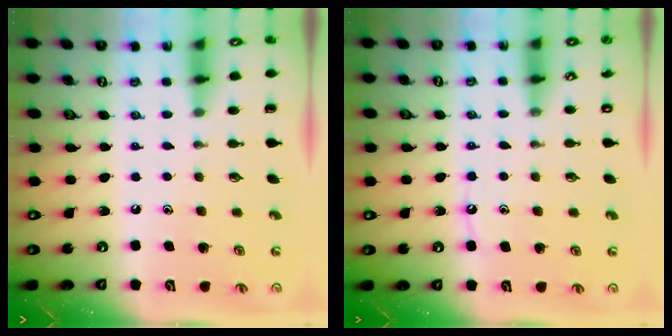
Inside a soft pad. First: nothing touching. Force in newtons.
{"total": 5.3, "press": 5.2, "slide": 0.7}